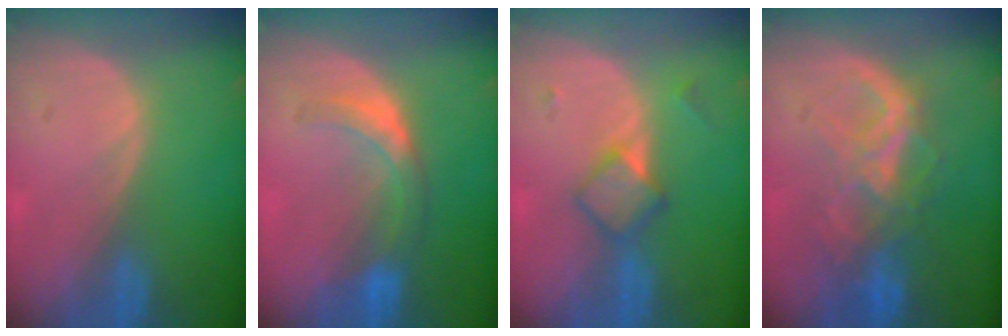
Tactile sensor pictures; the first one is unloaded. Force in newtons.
{"total": 5.8, "press": 5.3, "slide": 2.4}
{"total": 4.7, "press": 4.4, "slide": 1.6}
{"total": 8.7, "press": 7.6, "slide": 4.4}